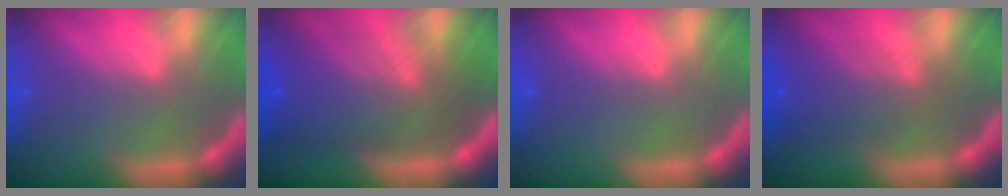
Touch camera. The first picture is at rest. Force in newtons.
{"total": 9.1}
{"total": 0.0}
{"total": 5.1}